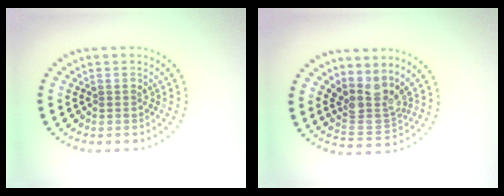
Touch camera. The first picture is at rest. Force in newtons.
{"total": 3.6, "press": 2.8, "slide": 2.4}